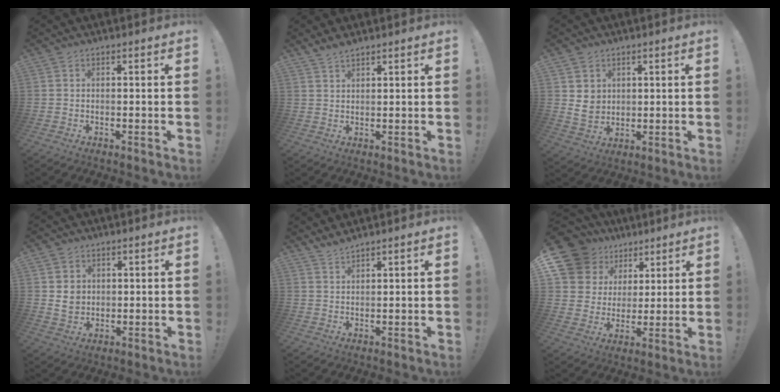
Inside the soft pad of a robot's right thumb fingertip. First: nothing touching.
{"total": 3.0, "force": [2.6, 0.7, 1.3], "torque": [-0.026, -0.010, 0.048]}
{"total": 5.8, "force": [2.3, 5.1, 1.6], "torque": [-0.018, -0.010, 0.047]}
{"total": 4.9, "force": [1.3, 4.4, 1.6], "torque": [-0.014, -0.001, 0.026]}
{"total": 2.4, "force": [2.1, -0.2, 1.0], "torque": [-0.030, -0.009, 0.040]}
{"total": 15.1, "force": [8.2, 11.7, 5.0], "torque": [-0.088, -0.046, 0.174]}